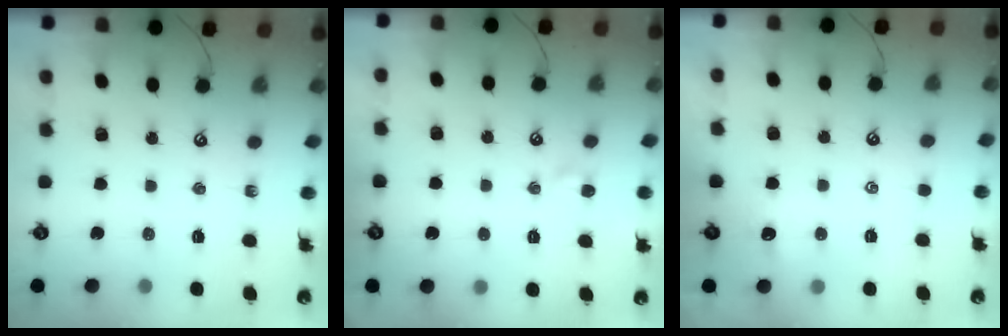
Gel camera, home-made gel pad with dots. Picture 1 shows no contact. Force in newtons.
{"total": 2.5, "press": 2.5, "slide": 0.4}
{"total": 3.0, "press": 2.9, "slide": 0.3}